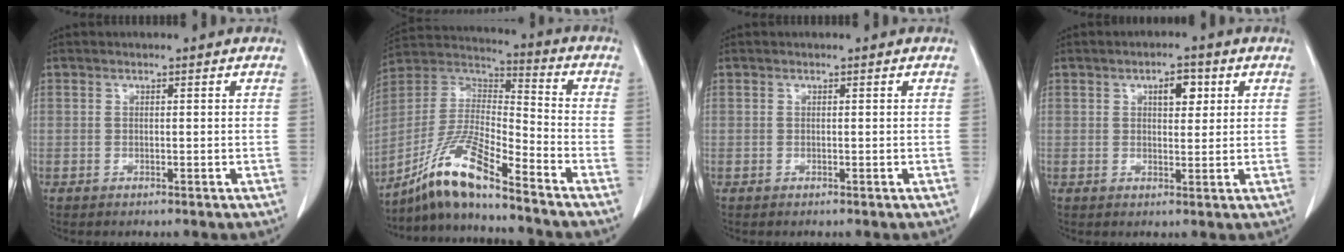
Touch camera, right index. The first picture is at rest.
{"total": 13.5, "force": [-10.3, 0.7, 8.6], "torque": [-0.175, 0.002, -0.194]}
{"total": 0.0}
{"total": 3.8, "force": [1.5, 1.7, 3.1], "torque": [-0.048, 0.005, 0.021]}